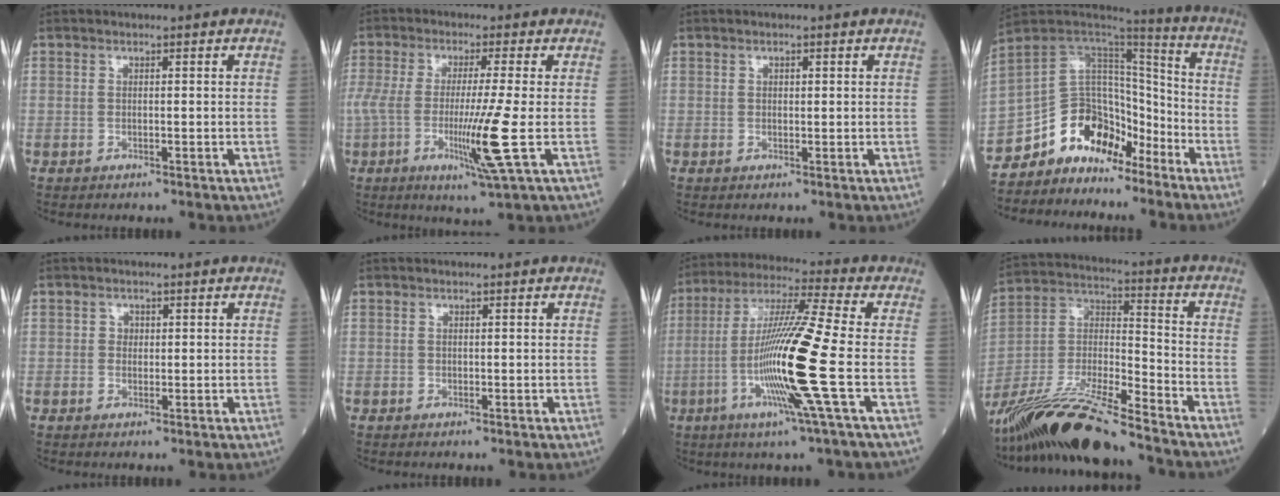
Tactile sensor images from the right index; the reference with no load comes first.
{"total": 10.5, "force": [-2.4, -1.1, 10.1], "torque": [-0.210, -0.025, -0.047]}
{"total": 0.6, "force": [0.2, 0.3, 0.5], "torque": [-0.010, -0.001, 0.005]}
{"total": 13.1, "force": [-10.2, 7.3, 3.6], "torque": [-0.055, 0.070, -0.181]}
{"total": 0.9, "force": [0.1, 0.8, 0.4], "torque": [-0.003, 0.002, 0.001]}
{"total": 0.0}
{"total": 15.9, "force": [-3.8, -1.7, 15.3], "torque": [-0.300, -0.016, -0.085]}
{"total": 18.9, "force": [-15.7, 1.8, 10.4], "torque": [-0.218, -0.022, -0.294]}